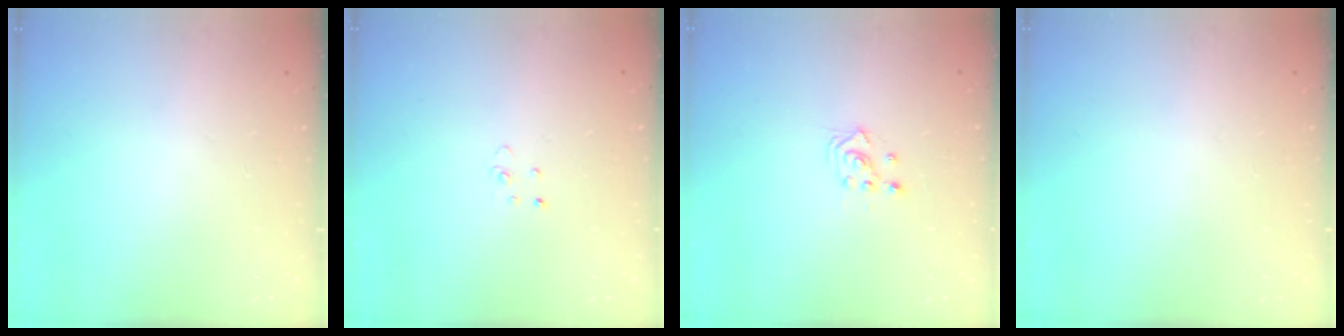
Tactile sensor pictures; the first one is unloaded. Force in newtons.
{"total": 2.9, "press": 2.9, "slide": 0.2}
{"total": 2.5, "press": 2.5, "slide": 0.3}
{"total": 0.0}